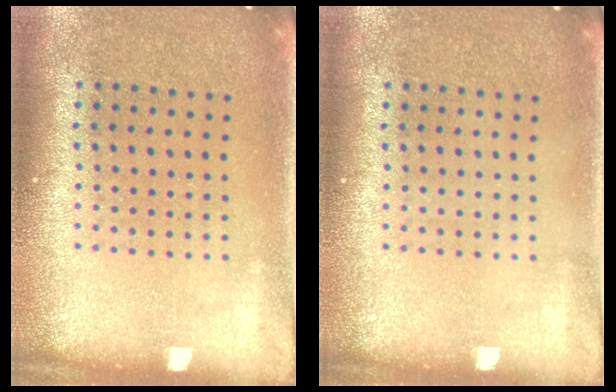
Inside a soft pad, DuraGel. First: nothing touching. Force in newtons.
{"total": 0.0}